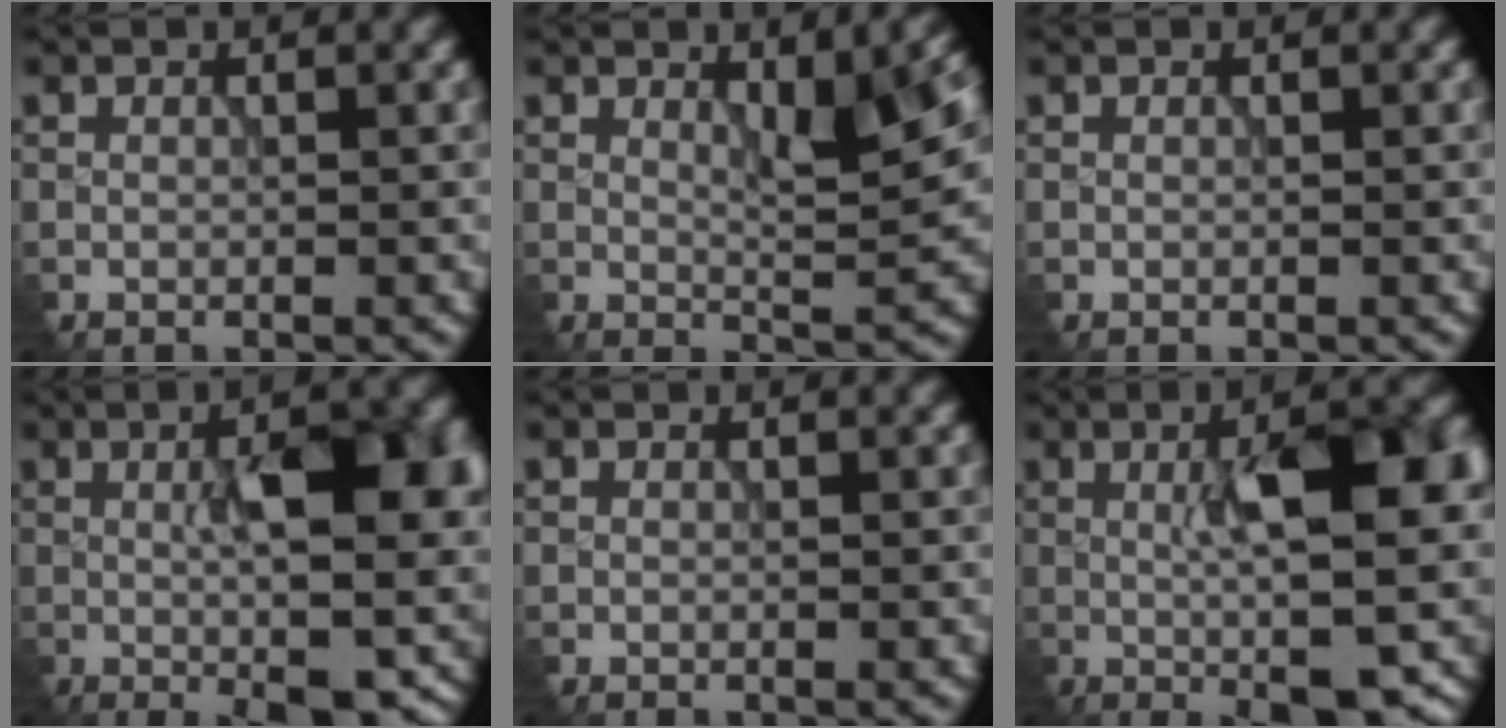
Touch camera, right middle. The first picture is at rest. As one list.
[{"total": 4.4, "force": [1.2, 0.9, 4.2], "torque": [-0.065, -0.001, 0.020]}, {"total": 0.0}, {"total": 9.8, "force": [-0.9, 3.1, 9.3], "torque": [-0.128, -0.007, -0.008]}, {"total": 0.0}, {"total": 10.9, "force": [-1.2, 2.9, 10.4], "torque": [-0.143, 0.001, -0.016]}]